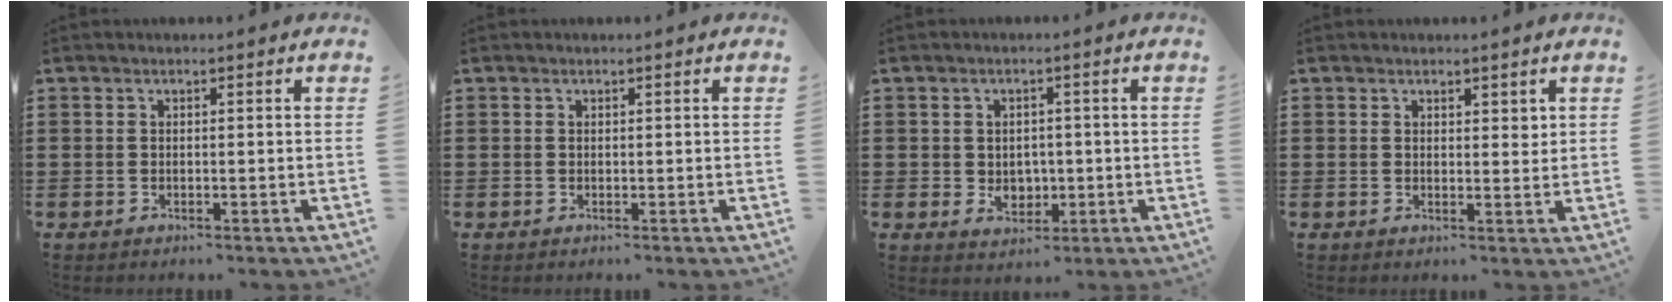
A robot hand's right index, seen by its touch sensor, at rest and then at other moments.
{"total": 0.0}
{"total": 3.2, "force": [-0.2, 2.6, 1.9], "torque": [-0.027, 0.001, -0.009]}
{"total": 1.7, "force": [1.4, 0.9, 0.5], "torque": [-0.004, 0.000, 0.025]}